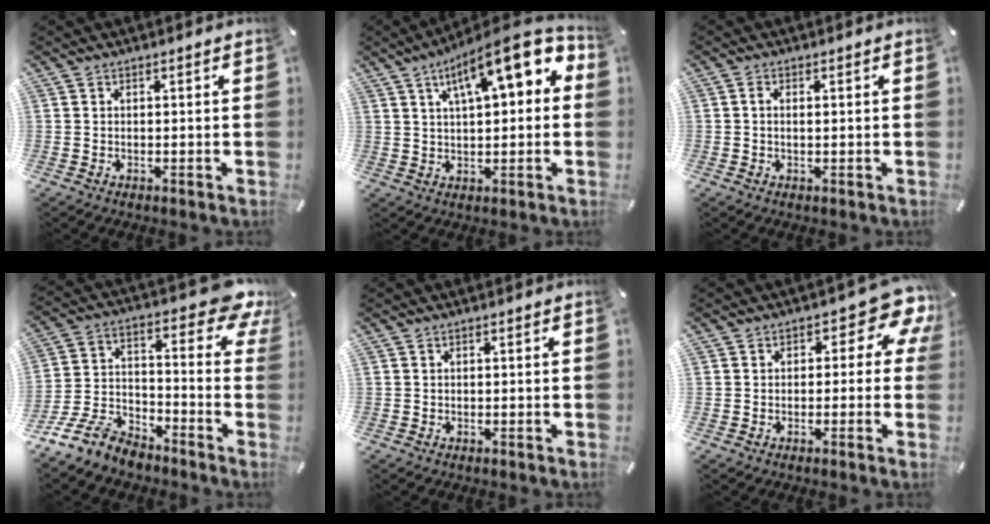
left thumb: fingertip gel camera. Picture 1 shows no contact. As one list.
[{"total": 15.7, "force": [7.1, 5.7, 12.8], "torque": [-0.189, -0.031, 0.114]}, {"total": 1.5, "force": [0.1, 0.5, 1.4], "torque": [-0.027, 0.001, 0.001]}, {"total": 15.1, "force": [-6.5, 9.2, 10.1], "torque": [-0.172, 0.026, -0.119]}, {"total": 0.0}, {"total": 7.5, "force": [2.5, 4.6, 5.4], "torque": [-0.056, -0.018, 0.039]}]